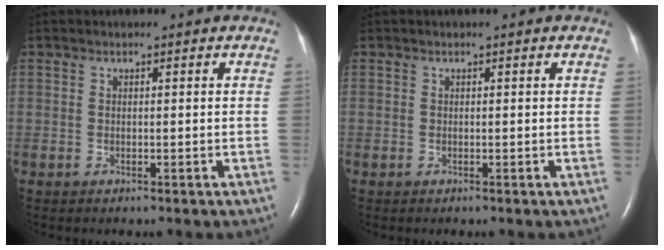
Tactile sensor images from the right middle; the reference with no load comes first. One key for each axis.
{"total": 0.0}